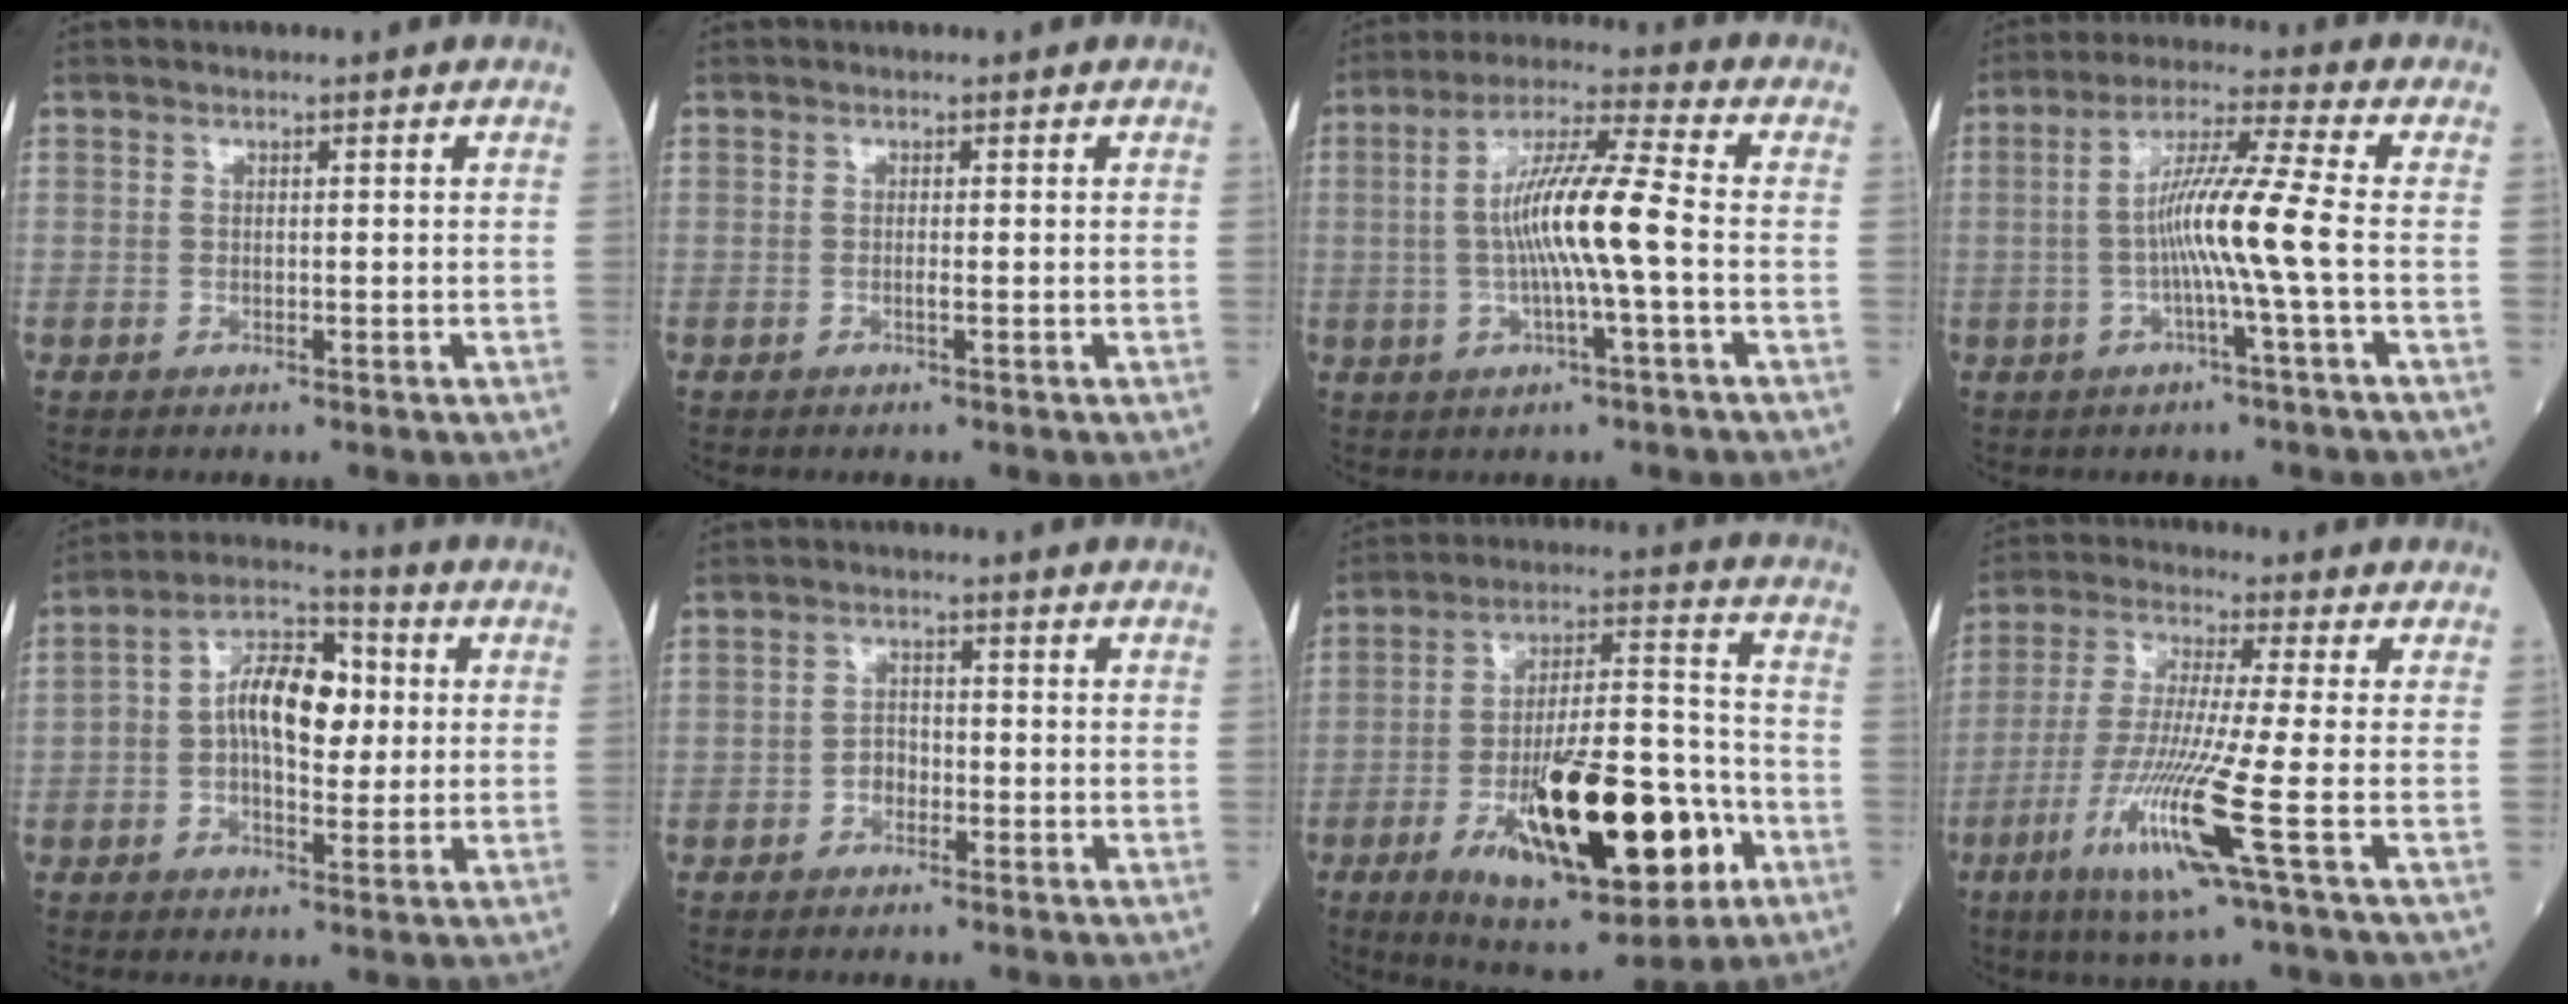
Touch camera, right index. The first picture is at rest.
{"total": 0.7, "force": [-0.2, 0.0, 0.6], "torque": [-0.013, -0.001, -0.004]}
{"total": 10.7, "force": [-1.0, 0.1, 10.7], "torque": [-0.198, 0.010, -0.026]}
{"total": 9.1, "force": [-1.4, -1.4, 8.8], "torque": [-0.165, 0.008, -0.030]}
{"total": 11.1, "force": [0.7, 5.4, 9.7], "torque": [-0.176, 0.030, 0.008]}
{"total": 2.1, "force": [-1.2, 1.4, 1.1], "torque": [-0.013, 0.007, -0.023]}
{"total": 23.2, "force": [-8.6, 6.6, 20.5], "torque": [-0.330, -0.008, -0.126]}
{"total": 13.0, "force": [-5.0, -1.1, 12.0], "torque": [-0.247, -0.031, -0.101]}